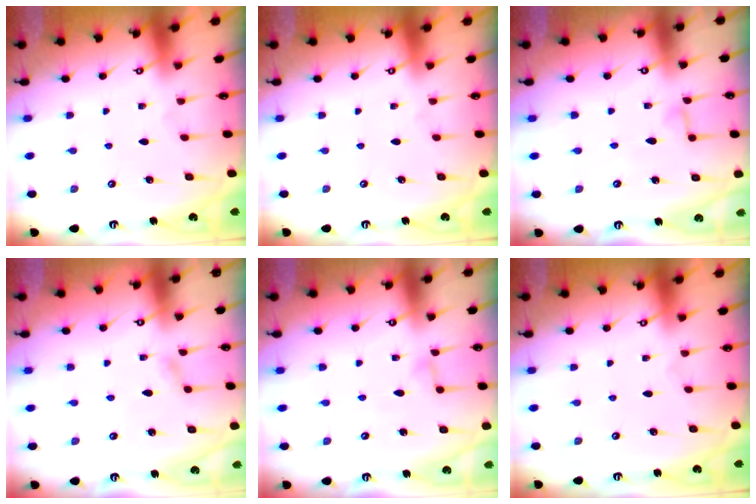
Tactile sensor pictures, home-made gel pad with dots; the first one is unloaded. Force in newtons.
{"total": 0.0}
{"total": 3.6, "press": 3.6, "slide": 0.3}
{"total": 1.4, "press": 1.4, "slide": 0.1}
{"total": 3.3, "press": 3.3, "slide": 0.3}
{"total": 0.0}